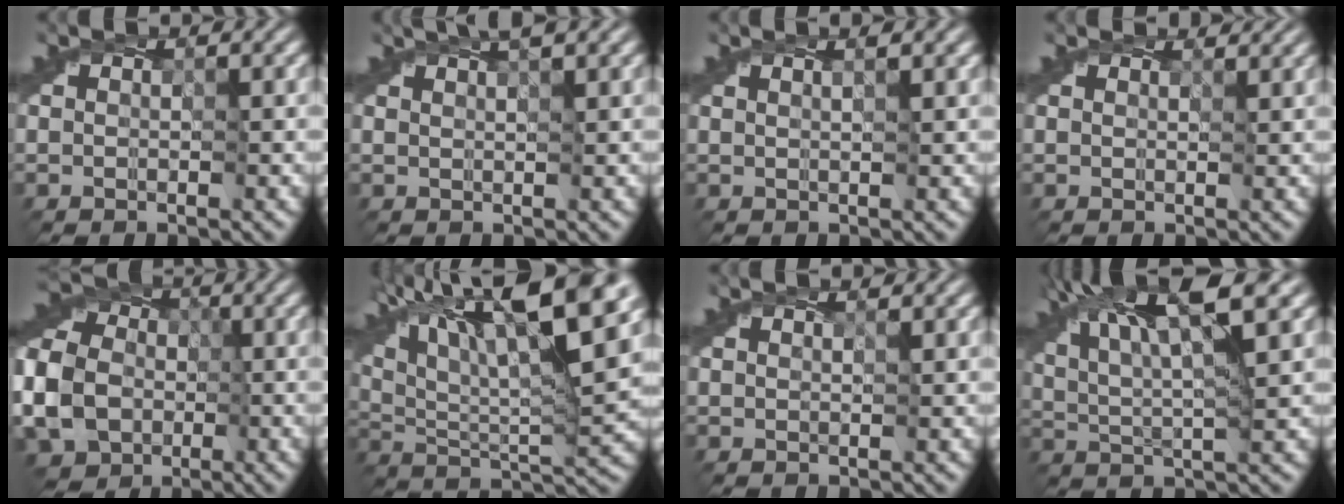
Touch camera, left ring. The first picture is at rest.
{"total": 3.0, "force": [2.3, 0.1, 1.9], "torque": [-0.028, 0.007, 0.037]}
{"total": 1.6, "force": [1.0, 0.0, 1.2], "torque": [-0.015, 0.000, 0.007]}
{"total": 2.0, "force": [1.7, 0.5, 0.9], "torque": [-0.017, 0.003, 0.009]}
{"total": 10.0, "force": [-3.5, 7.9, 5.0], "torque": [-0.134, -0.010, -0.083]}
{"total": 16.6, "force": [8.8, 5.0, 13.2], "torque": [-0.233, 0.027, 0.144]}
{"total": 0.8, "force": [0.7, -0.2, 0.2], "torque": [-0.004, 0.001, 0.007]}
{"total": 9.8, "force": [5.9, 2.2, 7.4], "torque": [-0.132, 0.024, 0.100]}